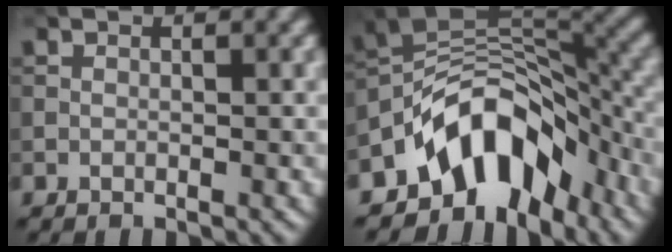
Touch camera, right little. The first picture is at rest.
{"total": 10.0, "force": [-5.9, 5.9, 5.5], "torque": [-0.061, 0.012, -0.117]}